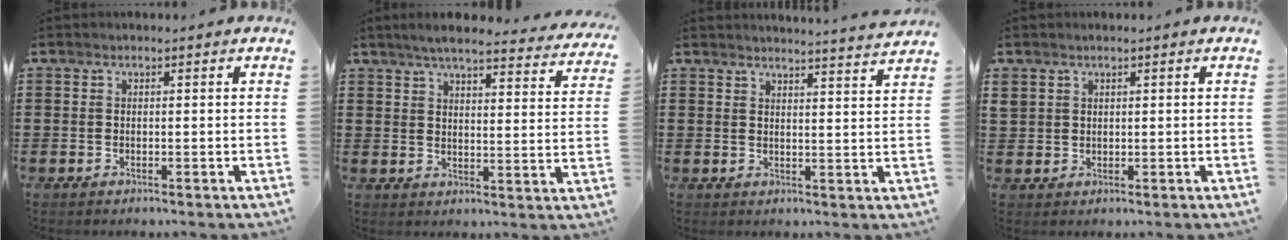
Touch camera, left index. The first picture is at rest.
{"total": 5.4, "force": [4.9, 0.3, 2.4], "torque": [-0.064, -0.022, 0.084]}
{"total": 3.3, "force": [3.2, -0.9, 0.3], "torque": [-0.009, -0.026, 0.055]}
{"total": 1.4, "force": [0.9, 1.0, 0.3], "torque": [-0.010, 0.003, 0.018]}